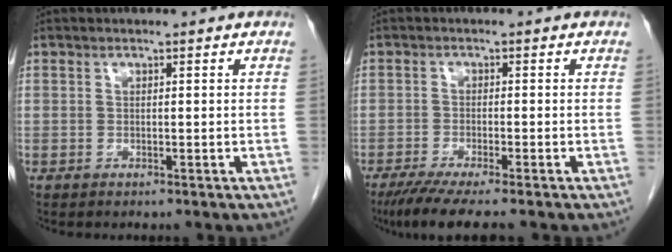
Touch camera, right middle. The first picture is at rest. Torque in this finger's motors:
{"motor_torque": [0.50, -0.33, 0.16, 0.06]}